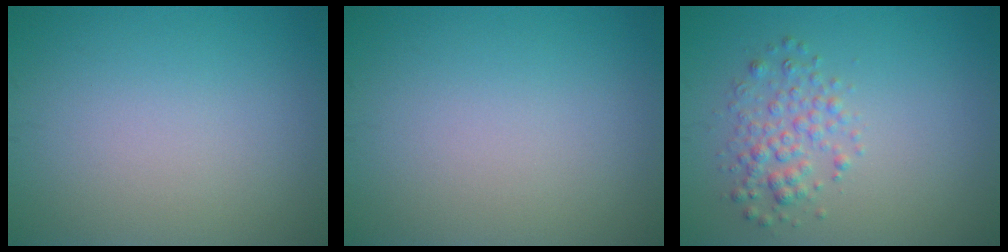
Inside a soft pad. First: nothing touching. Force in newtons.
{"total": 0.0}
{"total": 2.6, "press": 2.6, "slide": 0.0}